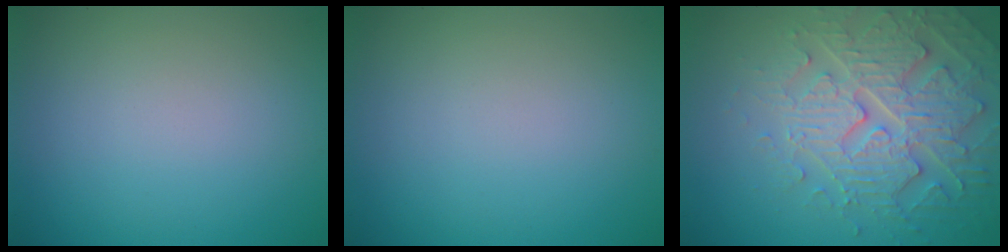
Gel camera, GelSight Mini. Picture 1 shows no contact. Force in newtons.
{"total": 0.0}
{"total": 5.2, "press": 5.0, "slide": 1.4}